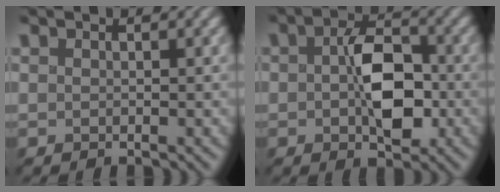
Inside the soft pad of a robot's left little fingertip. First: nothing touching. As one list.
[{"total": 4.8, "force": [-1.3, 2.7, 3.7], "torque": [-0.084, -0.004, 0.000]}]